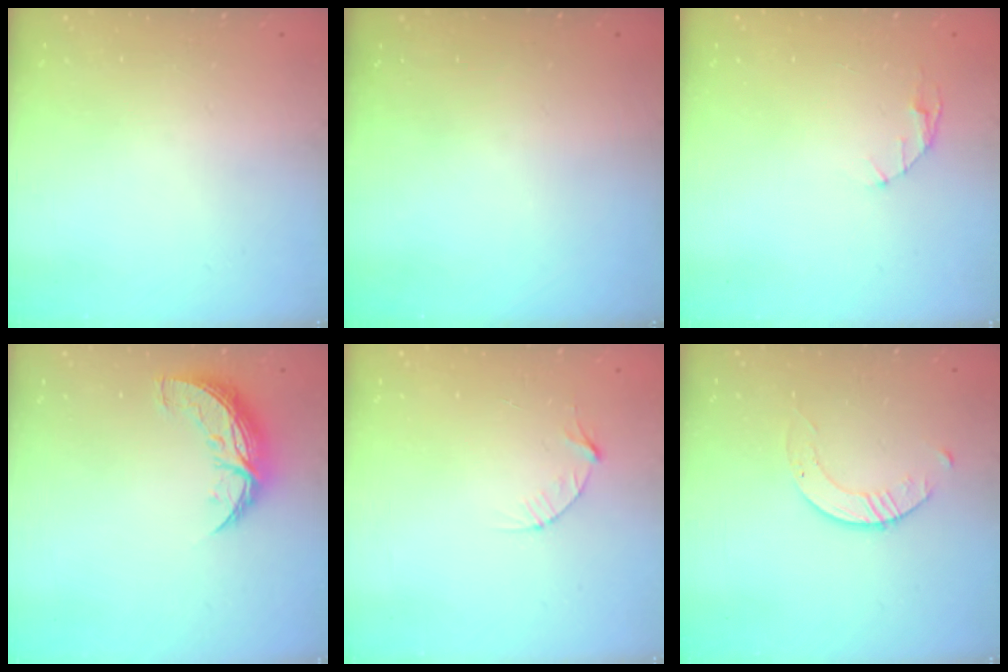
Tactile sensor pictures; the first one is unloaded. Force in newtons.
{"total": 0.0}
{"total": 2.9, "press": 2.9, "slide": 0.4}
{"total": 8.9, "press": 8.9, "slide": 0.6}
{"total": 4.1, "press": 4.1, "slide": 0.4}
{"total": 2.8, "press": 2.8, "slide": 0.3}